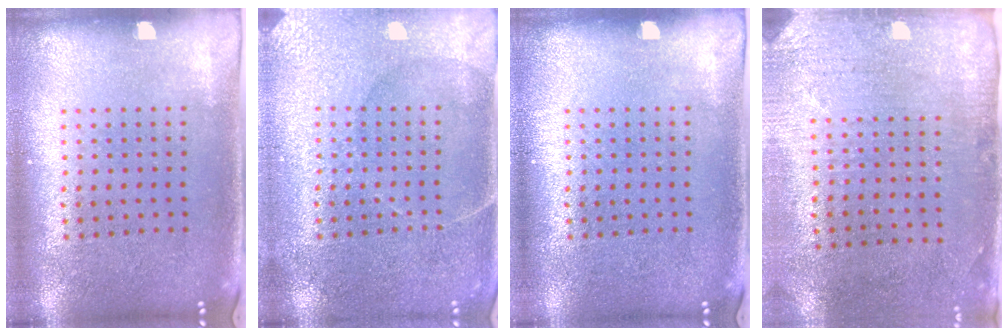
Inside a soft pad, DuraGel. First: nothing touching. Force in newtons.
{"total": 4.3, "press": 4.3, "slide": 0.6}
{"total": 0.0}
{"total": 2.9, "press": 2.4, "slide": 1.7}